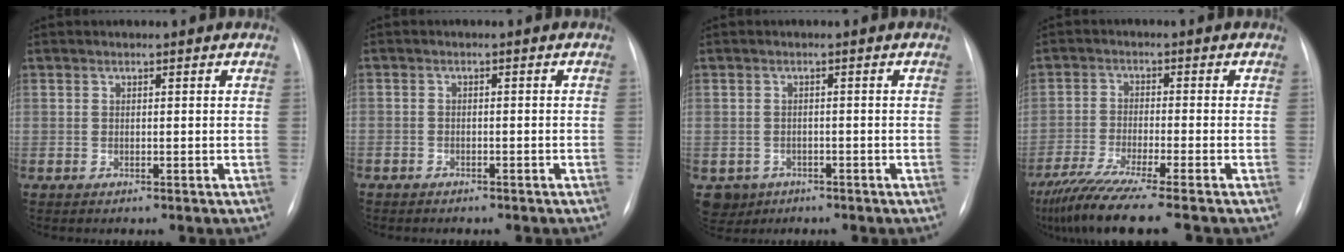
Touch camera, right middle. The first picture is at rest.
{"total": 2.6, "force": [-2.1, 1.3, 0.9], "torque": [-0.014, 0.002, -0.019]}
{"total": 3.9, "force": [-2.1, 3.3, 0.5], "torque": [-0.008, 0.003, -0.031]}
{"total": 11.5, "force": [-9.1, -0.6, 6.9], "torque": [-0.115, -0.037, -0.149]}